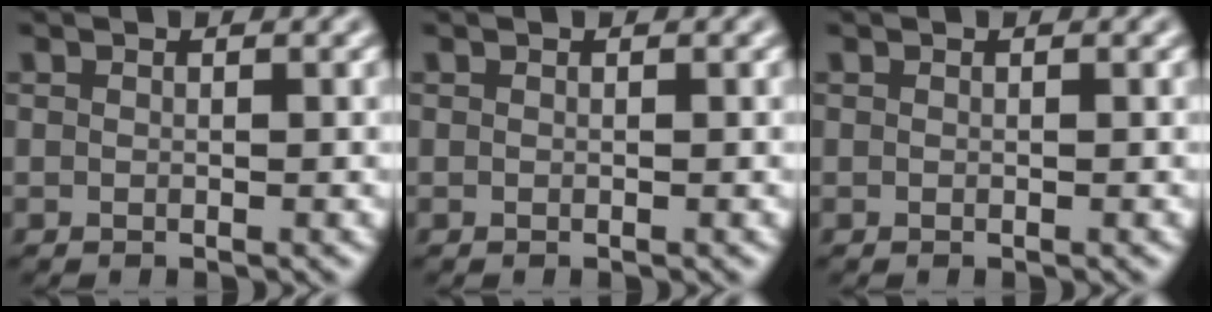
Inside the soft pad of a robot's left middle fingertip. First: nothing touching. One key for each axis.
{"total": 0.0}
{"total": 0.0}